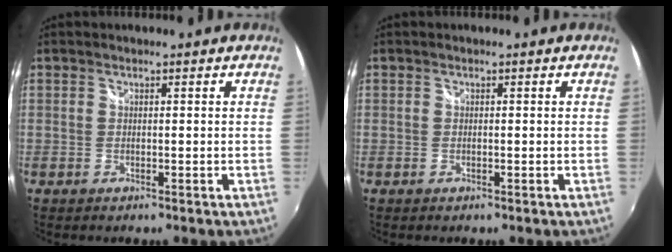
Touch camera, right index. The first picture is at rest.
{"total": 0.0}